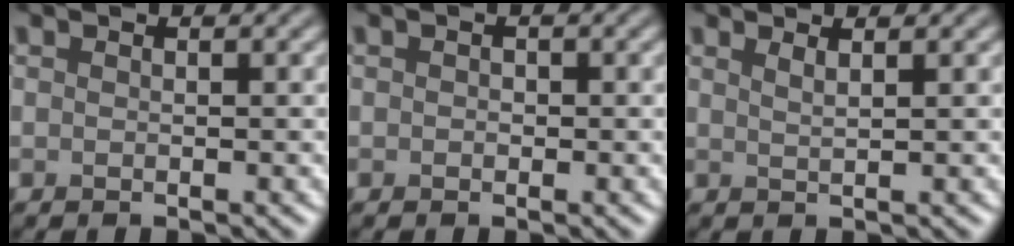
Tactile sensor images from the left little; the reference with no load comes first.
{"total": 0.5, "force": [0.0, 0.5, 0.2], "torque": [0.001, -0.004, -0.002]}
{"total": 1.4, "force": [0.9, 0.5, 0.9], "torque": [-0.006, 0.003, 0.008]}